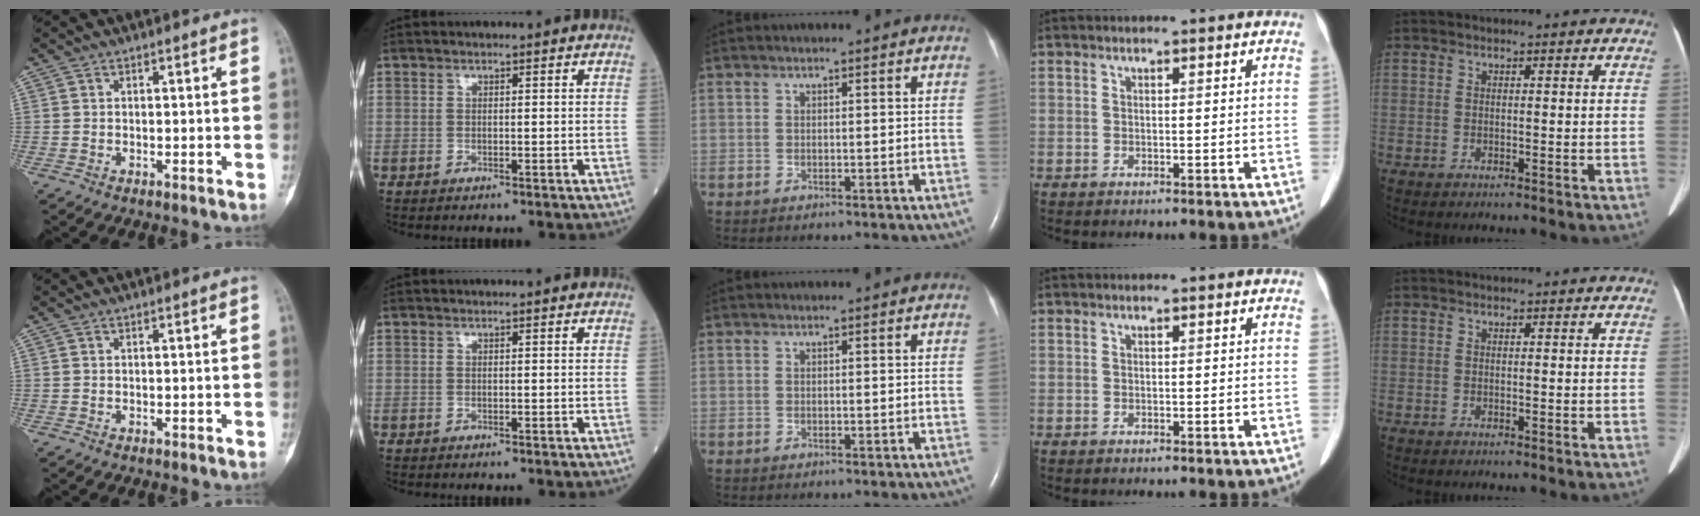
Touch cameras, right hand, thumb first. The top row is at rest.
{}